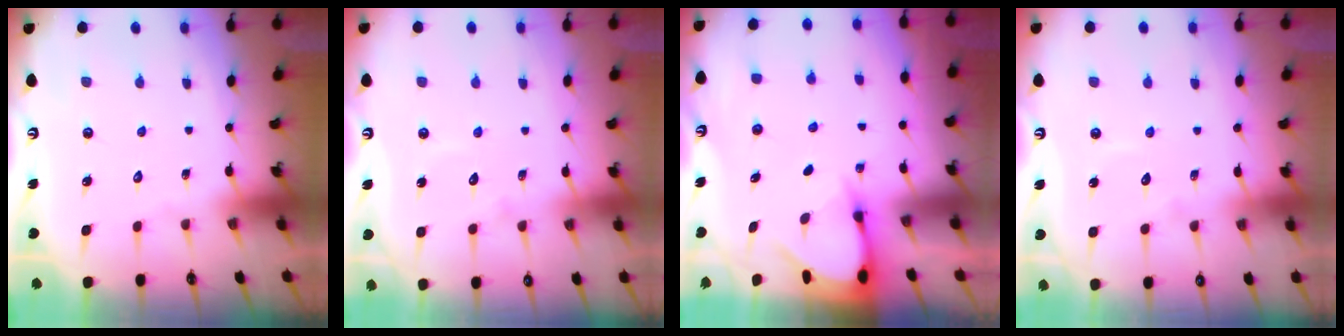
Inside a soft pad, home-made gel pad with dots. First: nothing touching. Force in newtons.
{"total": 5.1, "press": 5.1, "slide": 0.5}
{"total": 3.5, "press": 3.5, "slide": 0.3}
{"total": 4.0, "press": 4.0, "slide": 0.3}